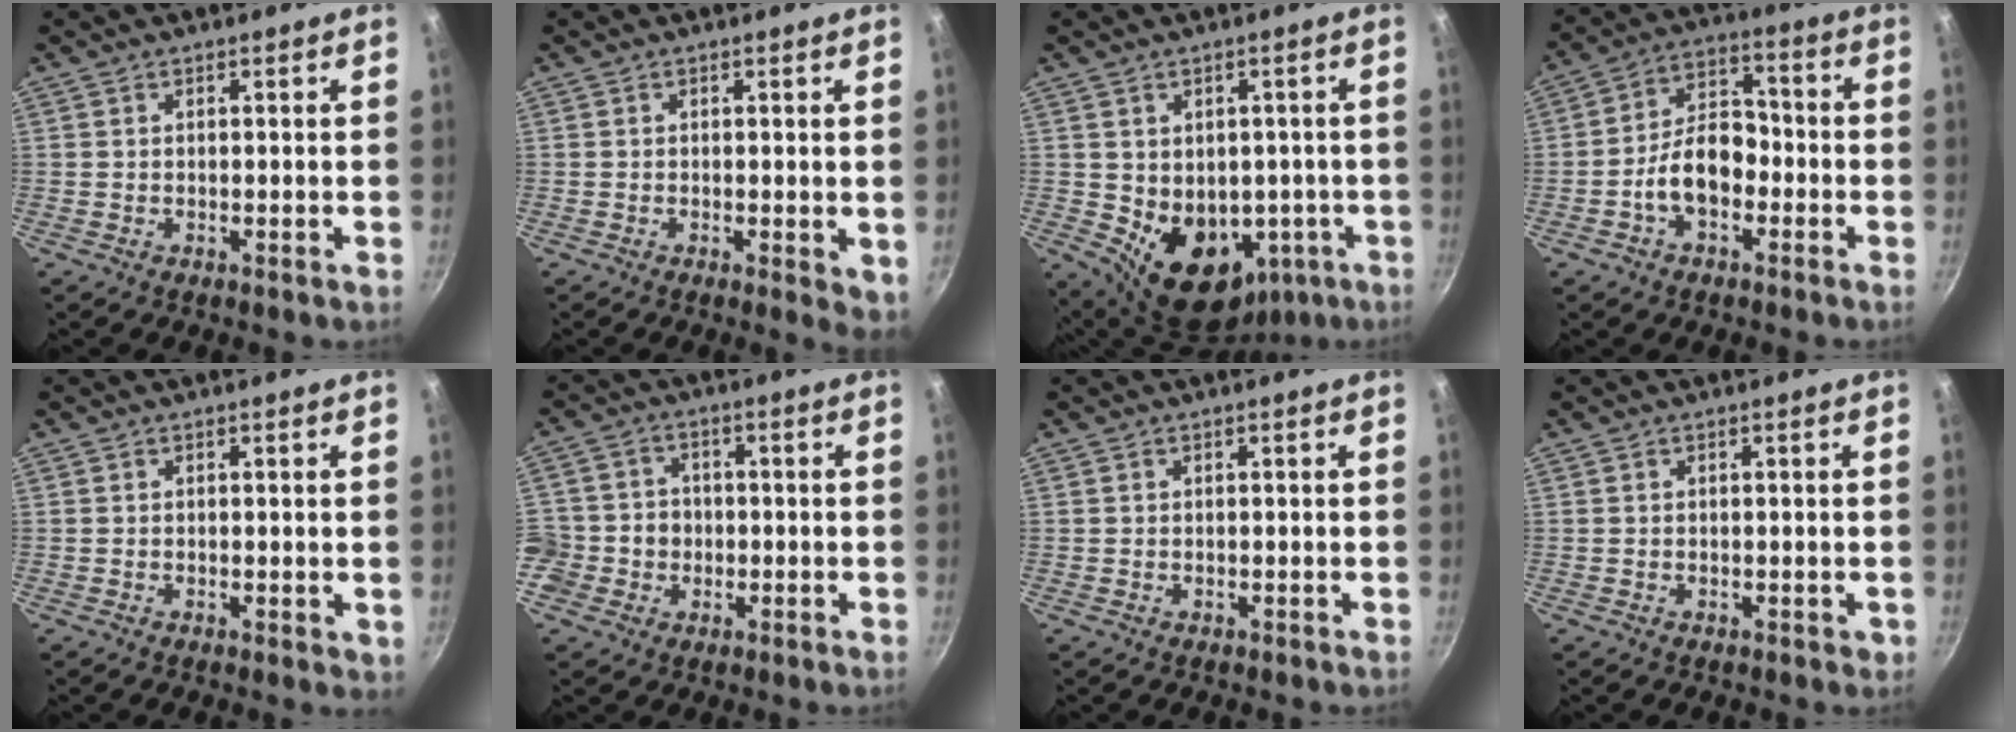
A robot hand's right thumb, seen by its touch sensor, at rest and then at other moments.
{"total": 3.5, "force": [-0.3, 1.4, 3.2], "torque": [-0.039, -0.012, -0.005]}
{"total": 14.3, "force": [-2.5, 11.0, 8.9], "torque": [-0.096, -0.003, -0.002]}
{"total": 10.3, "force": [-3.2, 6.7, 7.2], "torque": [-0.087, 0.049, -0.064]}
{"total": 1.4, "force": [0.1, 0.7, 1.2], "torque": [-0.014, -0.004, -0.001]}
{"total": 9.4, "force": [-2.3, 8.6, 2.9], "torque": [-0.038, 0.028, -0.051]}
{"total": 0.0}
{"total": 0.8, "force": [-0.1, 0.6, 0.6], "torque": [-0.004, 0.001, -0.002]}